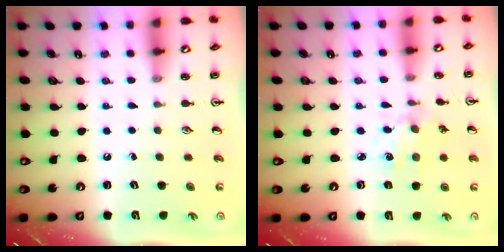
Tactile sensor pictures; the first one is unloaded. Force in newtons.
{"total": 2.0, "press": 1.9, "slide": 0.4}